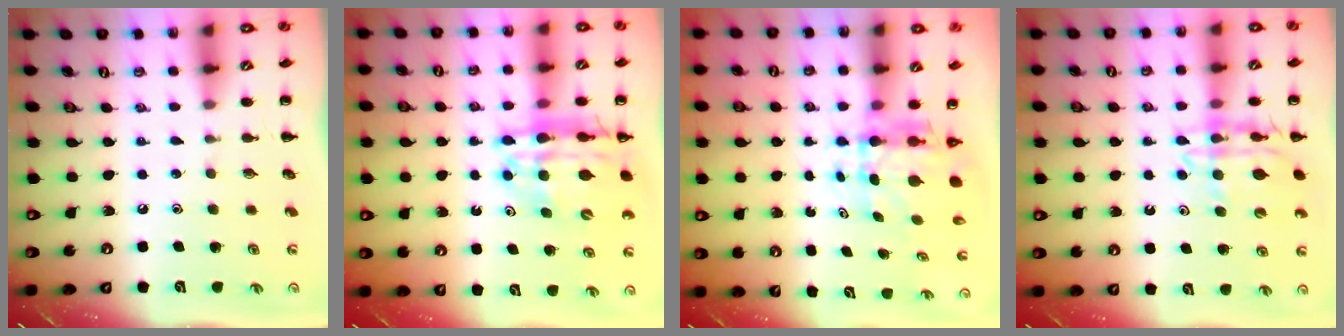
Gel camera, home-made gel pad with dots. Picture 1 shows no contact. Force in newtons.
{"total": 16.5, "press": 16.0, "slide": 4.0}
{"total": 5.8, "press": 5.6, "slide": 1.6}
{"total": 12.2, "press": 11.9, "slide": 3.0}